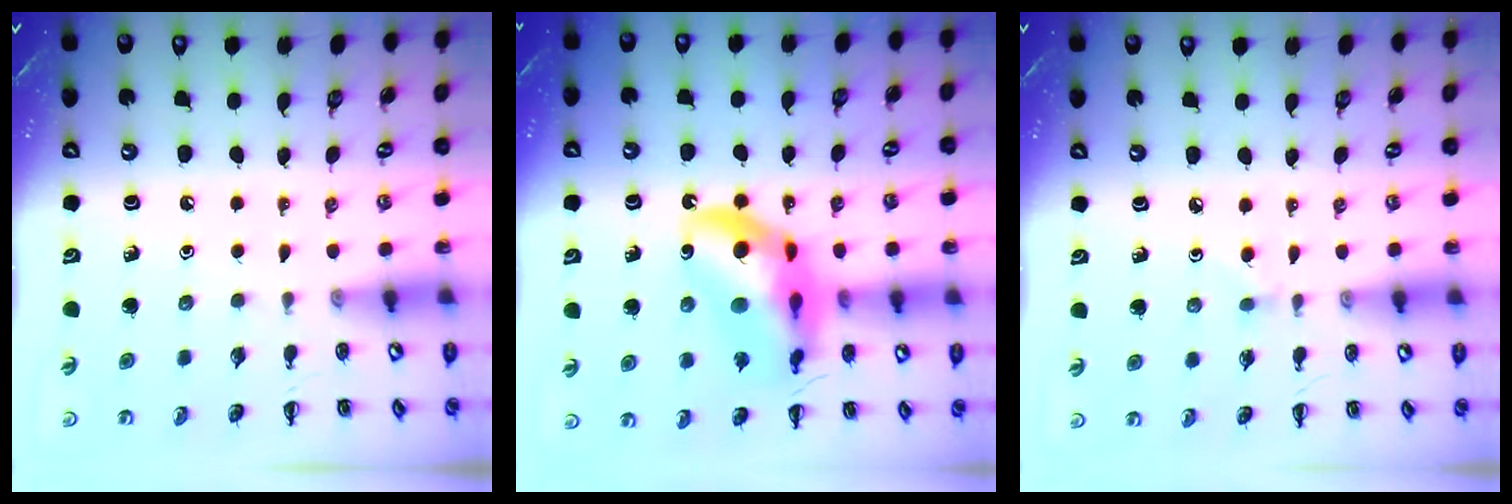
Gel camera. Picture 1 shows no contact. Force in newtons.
{"total": 18.8, "press": 18.3, "slide": 4.5}
{"total": 2.0, "press": 1.8, "slide": 0.8}